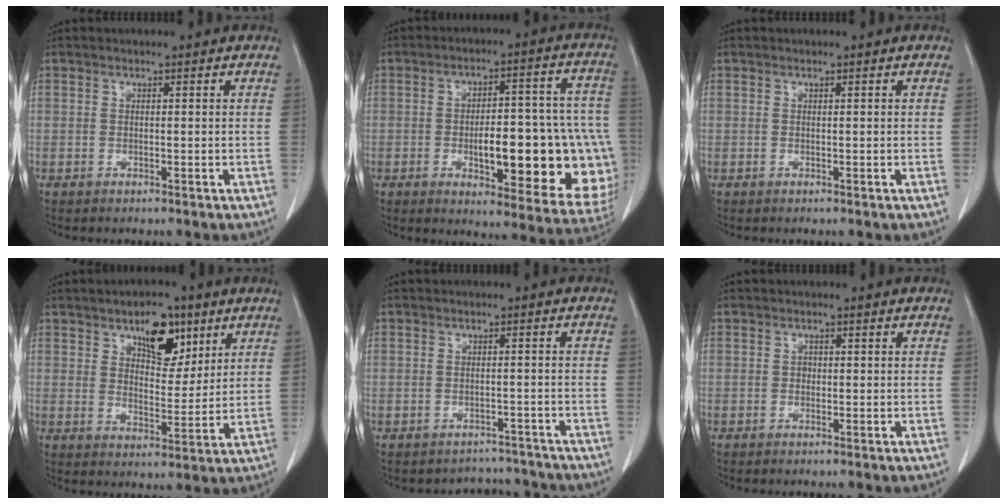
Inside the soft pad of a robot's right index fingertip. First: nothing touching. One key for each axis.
{"total": 22.2, "fx": -4.3, "fy": 6.4, "fz": 20.8, "tx": -0.193, "ty": 0.026, "tz": -0.031}
{"total": 0.0}
{"total": 8.8, "fx": 5.1, "fy": 4.1, "fz": 5.9, "tx": -0.088, "ty": 0.005, "tz": 0.083}
{"total": 4.0, "fx": -3.5, "fy": 1.4, "fz": -1.3, "tx": 0.017, "ty": 0.026, "tz": -0.043}
{"total": 0.6, "fx": 0.0, "fy": 0.5, "fz": 0.3, "tx": -0.001, "ty": 0.002, "tz": -0.001}